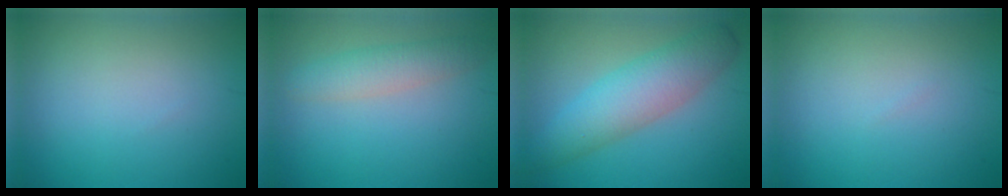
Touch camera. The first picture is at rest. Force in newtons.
{"total": 3.0, "press": 3.0, "slide": 0.1}
{"total": 5.8, "press": 5.8, "slide": 0.1}
{"total": 0.0}